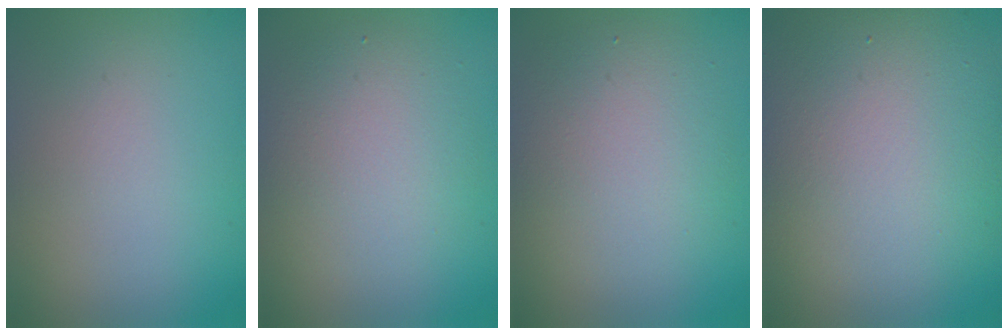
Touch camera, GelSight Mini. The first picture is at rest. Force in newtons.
{"total": 4.4, "press": 4.4, "slide": 0.2}
{"total": 4.8, "press": 4.8, "slide": 0.1}
{"total": 11.1, "press": 11.1, "slide": 0.8}